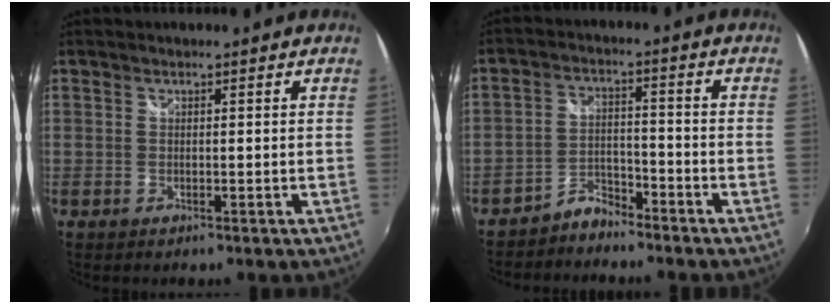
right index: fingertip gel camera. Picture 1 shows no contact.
{"total": 4.5, "force": [-4.1, 1.6, 0.6], "torque": [-0.015, 0.014, -0.074]}